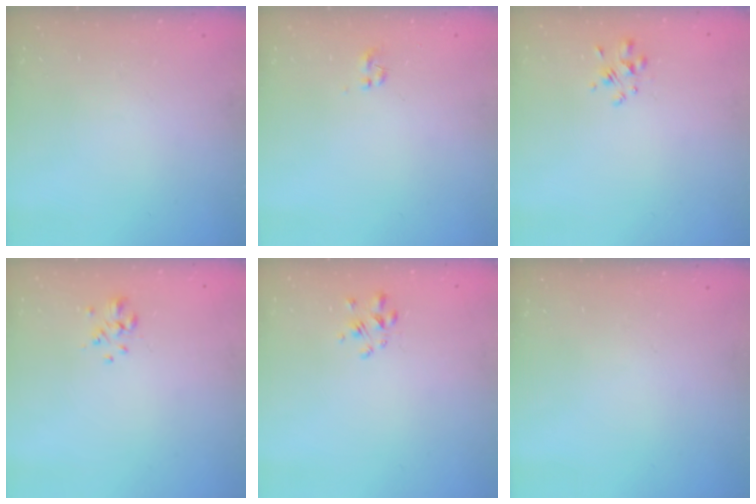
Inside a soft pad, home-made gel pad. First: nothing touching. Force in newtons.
{"total": 0.0}
{"total": 2.4, "press": 2.2, "slide": 0.9}
{"total": 1.9, "press": 1.7, "slide": 0.8}
{"total": 1.7, "press": 1.5, "slide": 0.7}
{"total": 0.0}